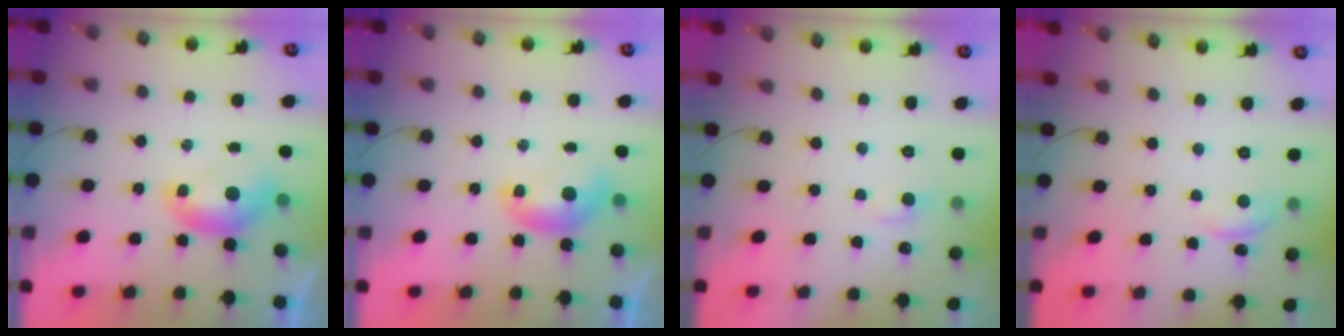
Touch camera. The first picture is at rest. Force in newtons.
{"total": 0.0}
{"total": 1.5, "press": 1.4, "slide": 0.6}
{"total": 1.8, "press": 1.6, "slide": 0.8}